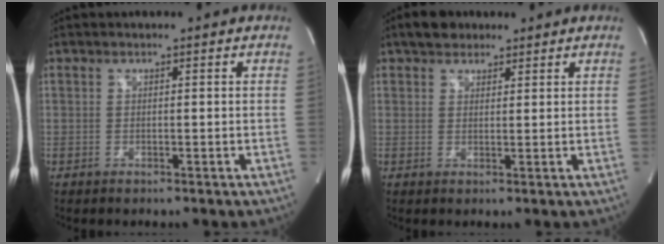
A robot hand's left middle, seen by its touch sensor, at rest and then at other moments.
{"total": 3.7, "force": [2.7, 2.2, 1.2], "torque": [-0.023, 0.019, 0.045]}